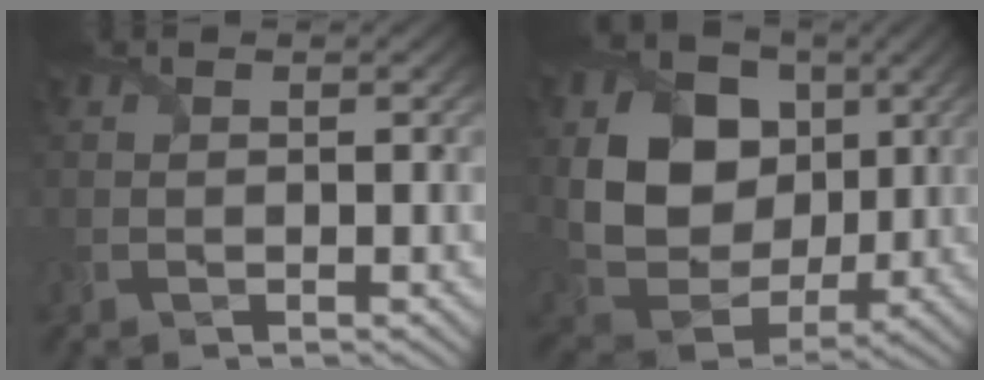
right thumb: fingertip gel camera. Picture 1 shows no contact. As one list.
[{"total": 14.5, "force": [2.9, 11.5, 8.3], "torque": [-0.191, 0.005, 0.059]}]